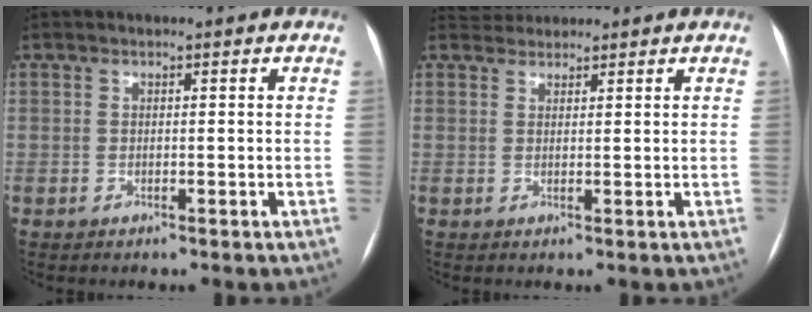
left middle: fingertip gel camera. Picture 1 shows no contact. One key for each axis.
{"total": 2.2, "fx": 2.1, "fy": 0.6, "fz": -0.4, "tx": 0.004, "ty": 0.017, "tz": 0.036}